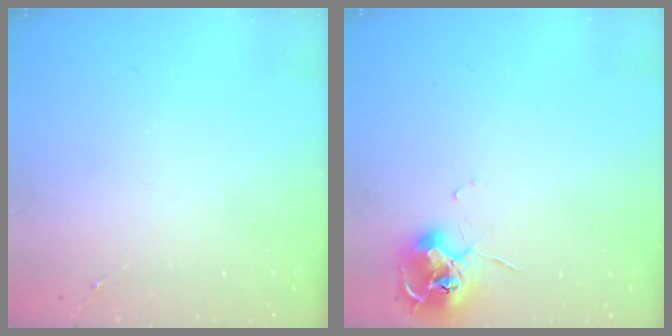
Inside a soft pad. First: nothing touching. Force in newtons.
{"total": 9.8, "press": 9.8, "slide": 0.5}